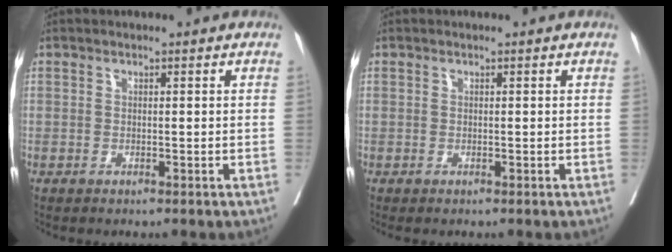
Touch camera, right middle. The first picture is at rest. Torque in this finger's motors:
{"motor_torque": [0.25, -0.17, 0.08, 0.02]}